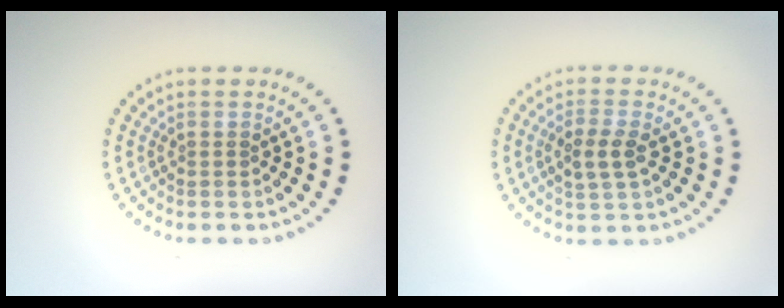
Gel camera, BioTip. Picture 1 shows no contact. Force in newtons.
{"total": 2.6, "press": 2.5, "slide": 0.6}